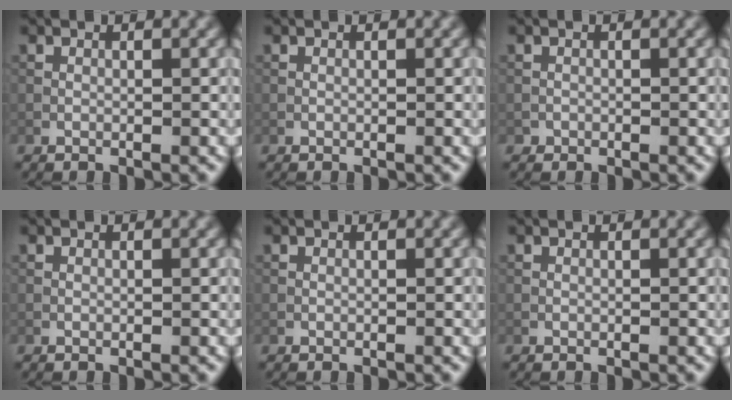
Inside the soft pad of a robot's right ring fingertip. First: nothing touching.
{"total": 0.0}
{"total": 0.5, "force": [-0.3, 0.4, -0.1], "torque": [0.005, -0.003, -0.006]}
{"total": 0.0}
{"total": 0.0}
{"total": 0.0}